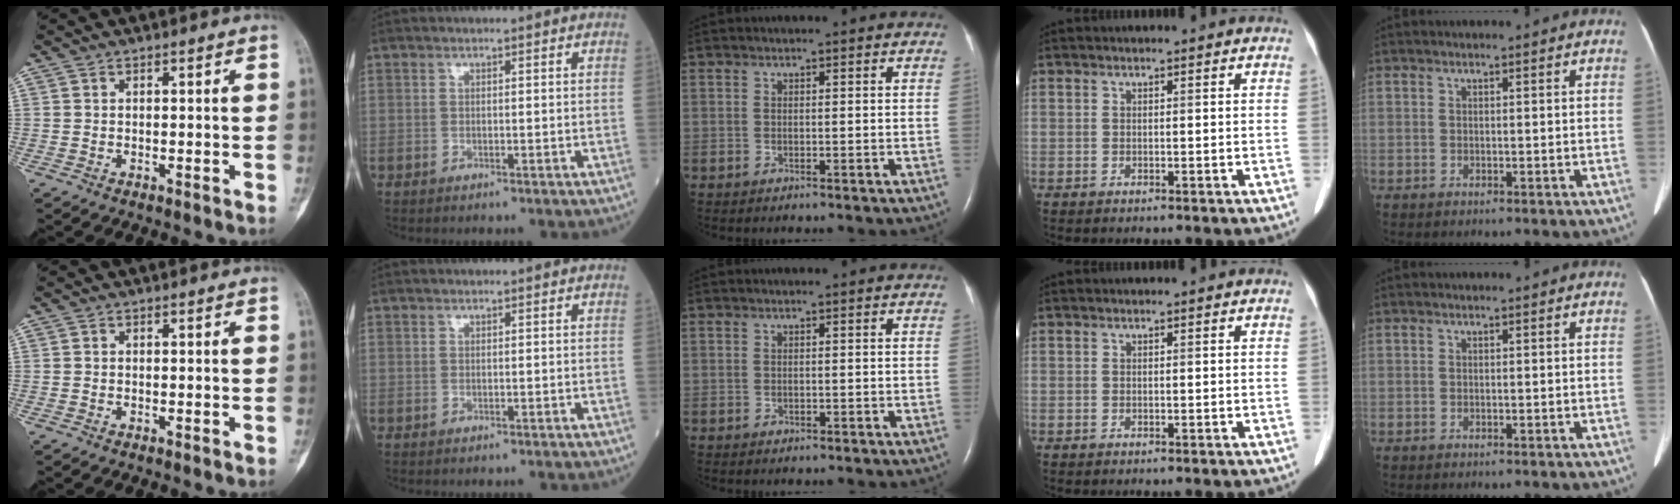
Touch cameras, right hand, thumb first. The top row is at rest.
{}